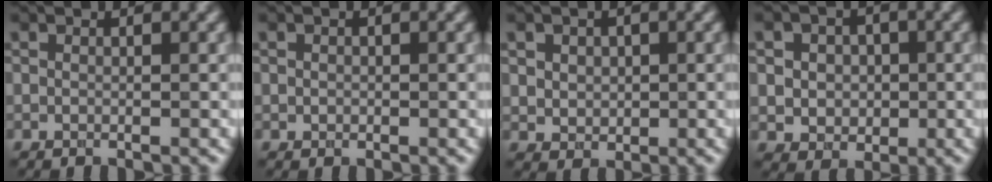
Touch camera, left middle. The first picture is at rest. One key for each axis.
{"total": 0.6, "fx": 0.0, "fy": 0.5, "fz": 0.1, "tx": 0.002, "ty": -0.003, "tz": -0.001}
{"total": 2.8, "fx": 0.9, "fy": 2.3, "fz": 1.3, "tx": -0.030, "ty": 0.003, "tz": 0.022}
{"total": 5.0, "fx": 0.8, "fy": 4.3, "fz": 2.5, "tx": -0.035, "ty": 0.016, "tz": -0.001}